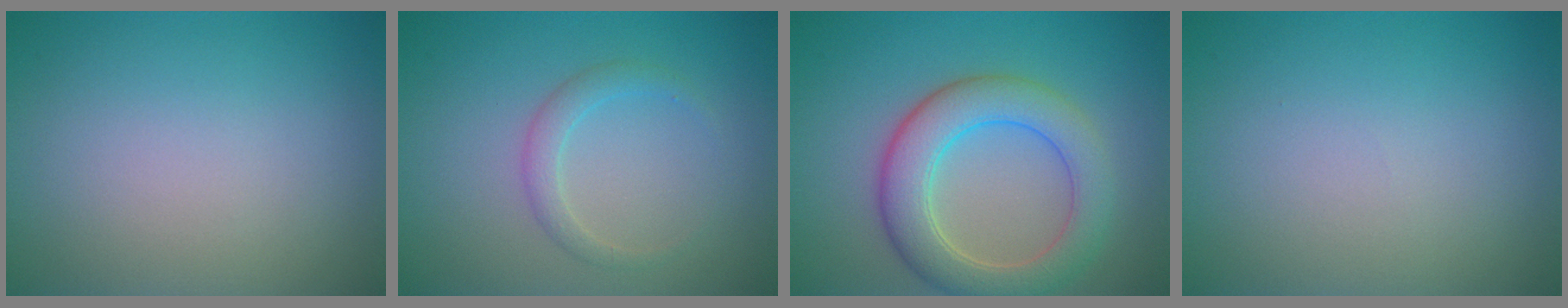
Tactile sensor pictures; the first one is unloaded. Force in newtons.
{"total": 1.7, "press": 1.7, "slide": 0.2}
{"total": 6.1, "press": 6.1, "slide": 0.2}
{"total": 0.0}